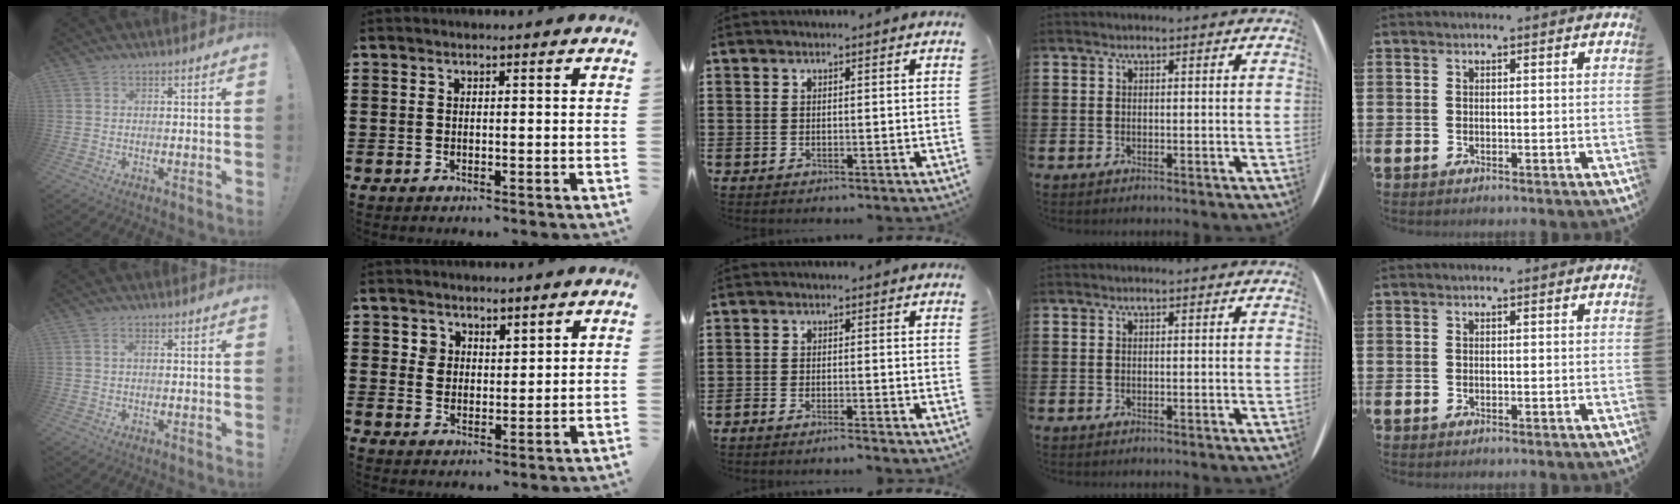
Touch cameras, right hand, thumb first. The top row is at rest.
{"thumb": {"total": 1.4, "force": [0.4, 0.6, 1.2], "torque": [-0.022, 0.003, 0.005]}, "index": {"total": 3.3, "force": [2.5, 2.2, -0.1], "torque": [-0.010, 0.011, 0.049]}, "middle": {"total": 1.5, "force": [-1.4, -0.1, 0.3], "torque": [-0.006, 0.001, -0.027]}}